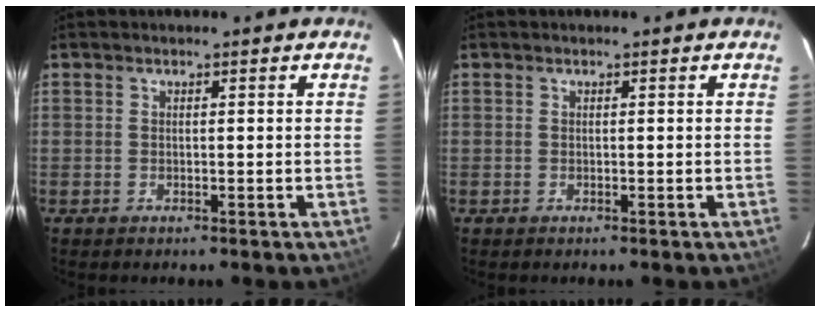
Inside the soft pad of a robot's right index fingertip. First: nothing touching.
{"total": 0.0}